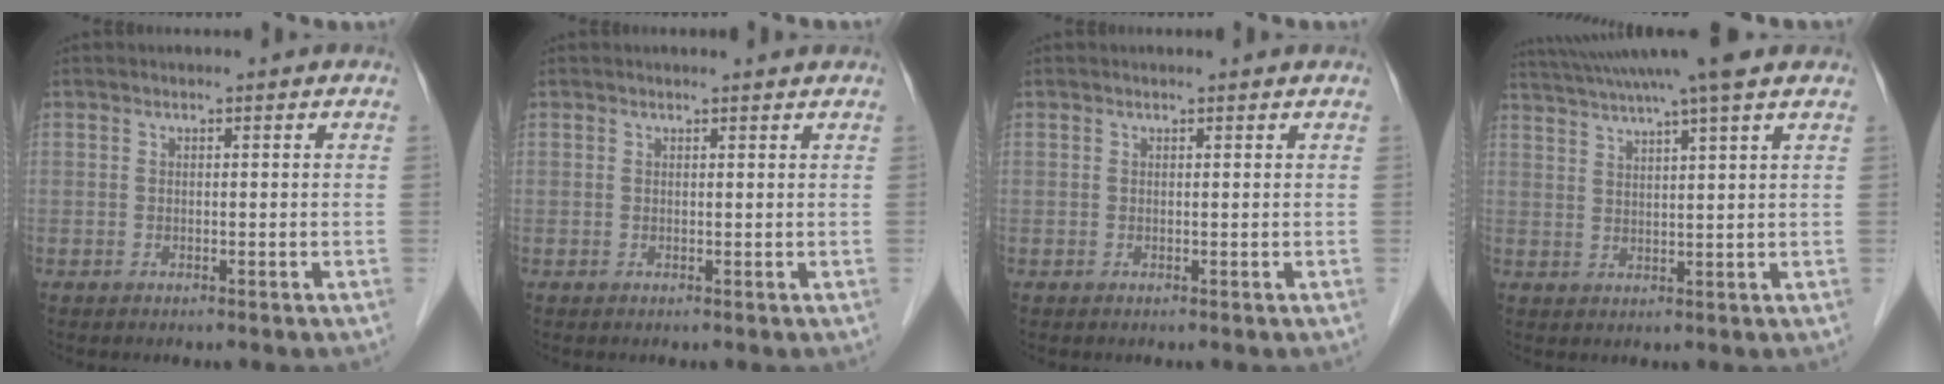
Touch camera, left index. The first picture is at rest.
{"total": 1.3, "force": [1.3, -0.1, 0.2], "torque": [-0.010, -0.001, 0.015]}
{"total": 0.7, "force": [0.6, -0.1, 0.1], "torque": [-0.010, -0.001, 0.006]}
{"total": 12.4, "force": [10.5, -1.1, 6.5], "torque": [-0.120, 0.022, 0.150]}